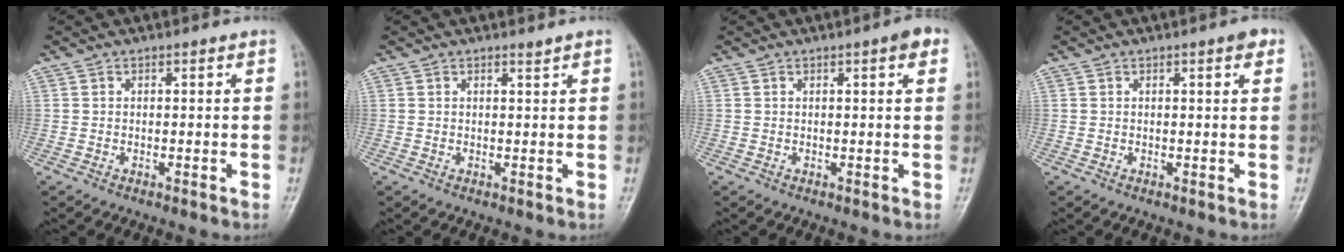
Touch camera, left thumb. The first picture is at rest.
{"total": 0.5, "force": [0.5, -0.1, 0.0], "torque": [-0.003, -0.006, 0.011]}
{"total": 2.5, "force": [1.2, 0.6, 2.1], "torque": [-0.022, 0.002, 0.012]}
{"total": 1.8, "force": [0.9, 0.6, 1.5], "torque": [-0.015, 0.000, 0.010]}